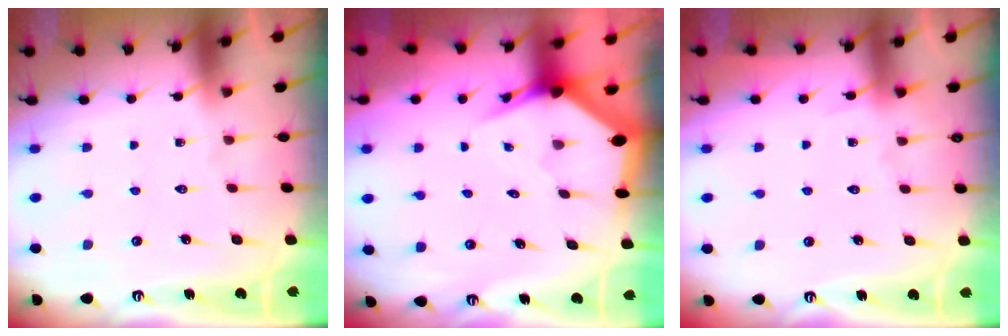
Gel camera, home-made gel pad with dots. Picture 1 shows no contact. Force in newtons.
{"total": 3.5, "press": 3.5, "slide": 0.4}
{"total": 5.0, "press": 5.0, "slide": 0.5}